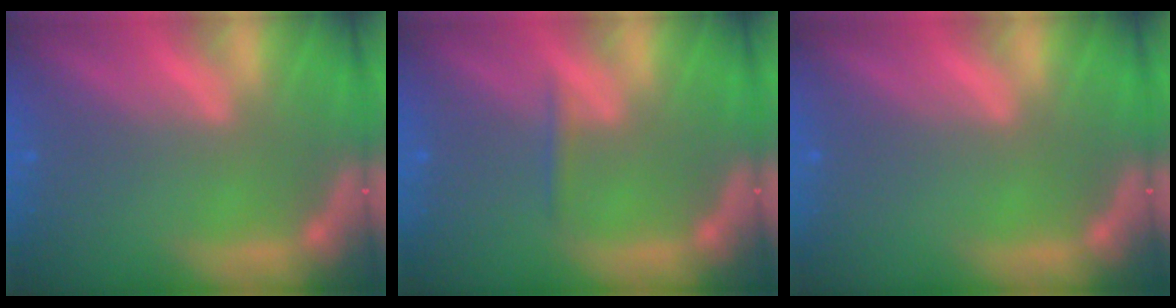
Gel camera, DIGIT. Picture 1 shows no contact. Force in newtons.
{"total": 0.9}
{"total": 0.0}